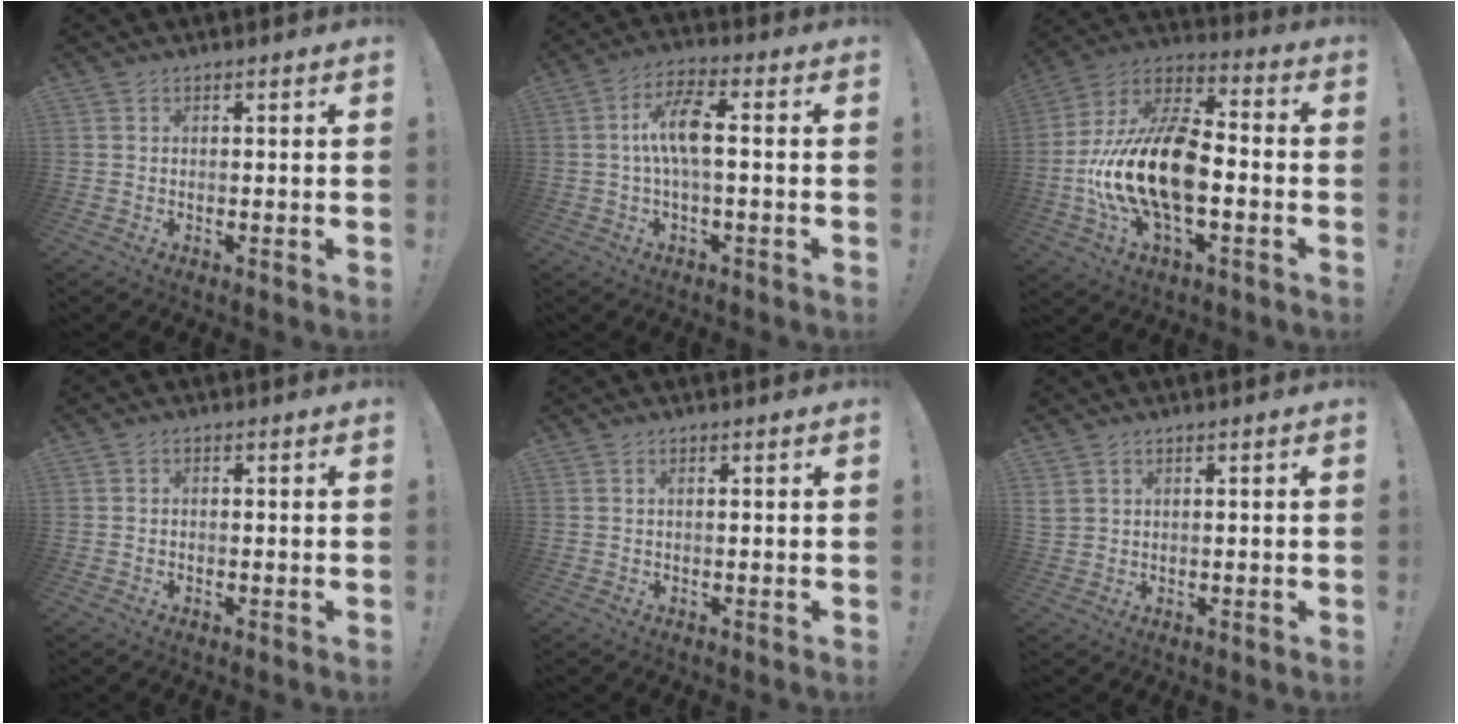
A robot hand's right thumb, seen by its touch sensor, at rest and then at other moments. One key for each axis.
{"total": 10.1, "fx": 0.7, "fy": 3.2, "fz": 9.5, "tx": -0.183, "ty": 0.007, "tz": 0.010}
{"total": 22.1, "fx": -4.1, "fy": 11.4, "fz": 18.5, "tx": -0.355, "ty": 0.020, "tz": -0.064}
{"total": 1.0, "fx": -0.6, "fy": 0.6, "fz": 0.5, "tx": -0.010, "ty": 0.003, "tz": -0.011}
{"total": 0.7, "fx": 0.2, "fy": 0.0, "fz": 0.7, "tx": -0.015, "ty": 0.000, "tz": 0.004}
{"total": 2.4, "fx": 1.4, "fy": 1.7, "fz": 0.9, "tx": -0.012, "ty": -0.003, "tz": 0.026}